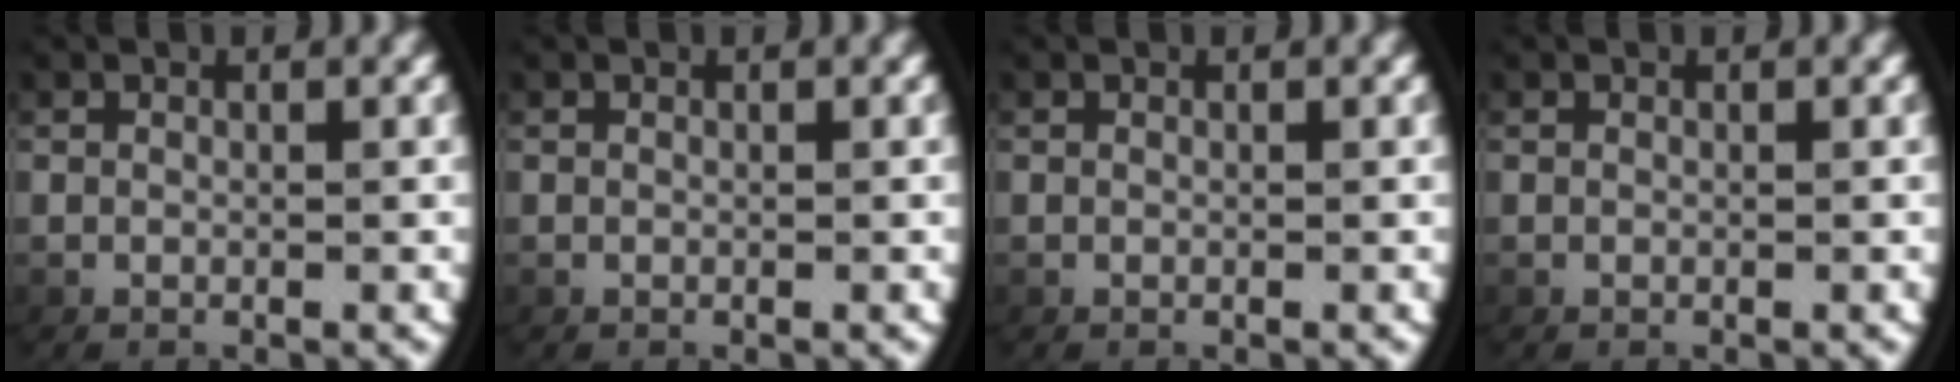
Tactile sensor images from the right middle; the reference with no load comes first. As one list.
[{"total": 0.0}, {"total": 0.0}, {"total": 0.0}]